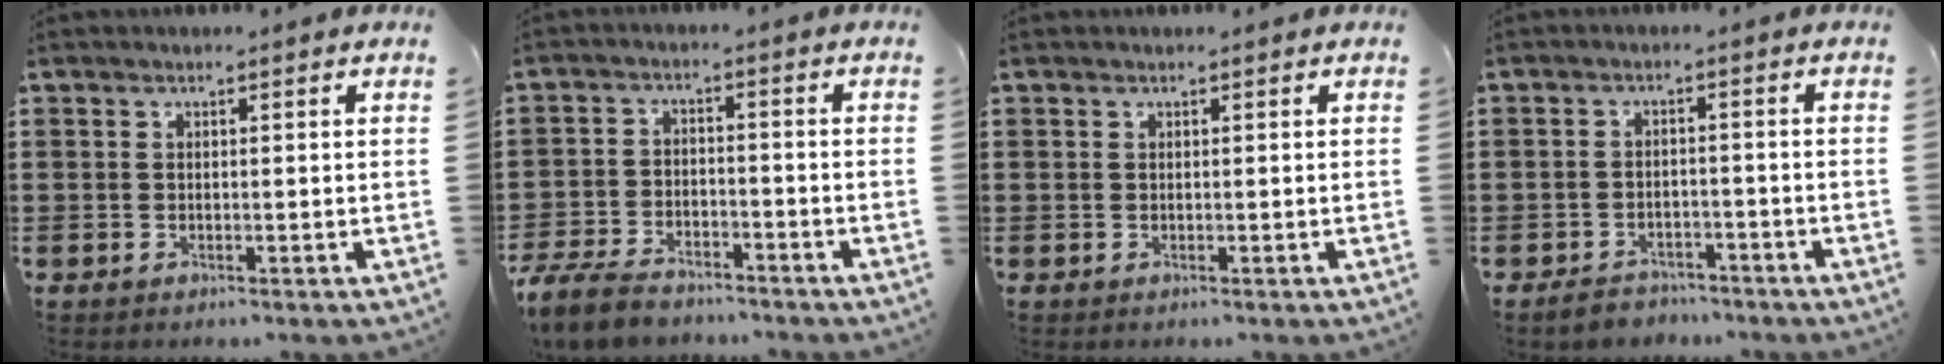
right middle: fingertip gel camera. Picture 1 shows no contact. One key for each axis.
{"total": 5.6, "fx": -5.0, "fy": 1.6, "fz": 1.8, "tx": -0.055, "ty": 0.000, "tz": -0.104}
{"total": 0.0}
{"total": 2.7, "fx": -2.6, "fy": 0.8, "fz": -0.2, "tx": -0.004, "ty": 0.002, "tz": -0.056}